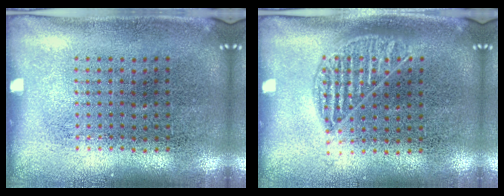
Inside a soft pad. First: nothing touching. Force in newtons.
{"total": 1.0, "press": 0.8, "slide": 0.6}